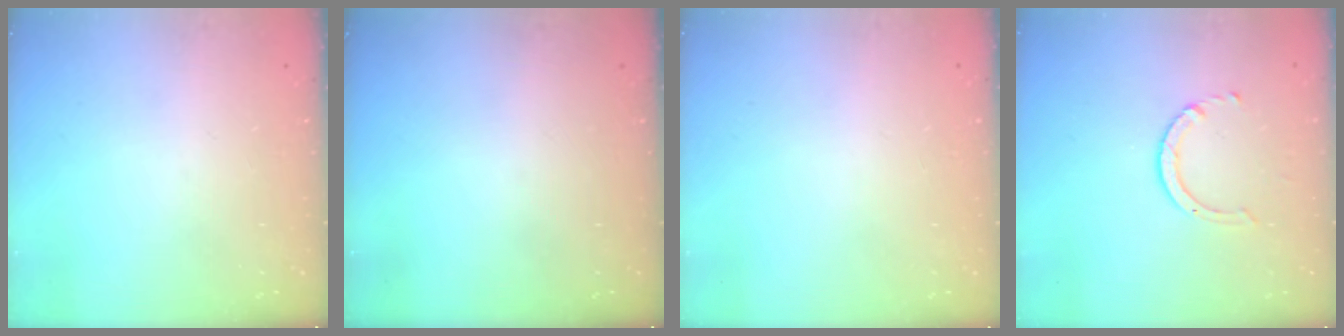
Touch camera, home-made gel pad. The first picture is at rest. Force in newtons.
{"total": 0.0}
{"total": 2.4, "press": 2.4, "slide": 0.2}
{"total": 3.2, "press": 3.2, "slide": 0.4}